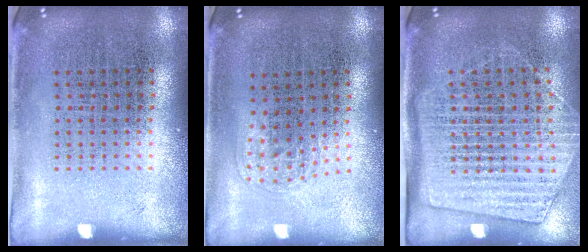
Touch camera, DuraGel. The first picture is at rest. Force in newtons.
{"total": 1.0, "press": 0.7, "slide": 0.7}
{"total": 1.7, "press": 1.5, "slide": 0.8}